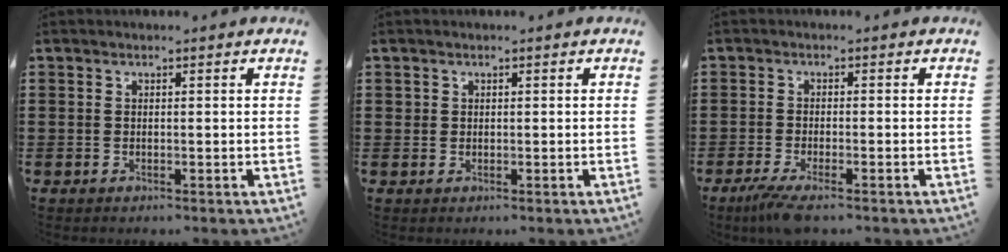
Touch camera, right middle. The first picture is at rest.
{"total": 0.9, "force": [0.4, 0.8, 0.1], "torque": [-0.004, 0.003, 0.009]}
{"total": 3.0, "force": [-2.2, 0.0, 2.0], "torque": [-0.054, -0.014, -0.045]}